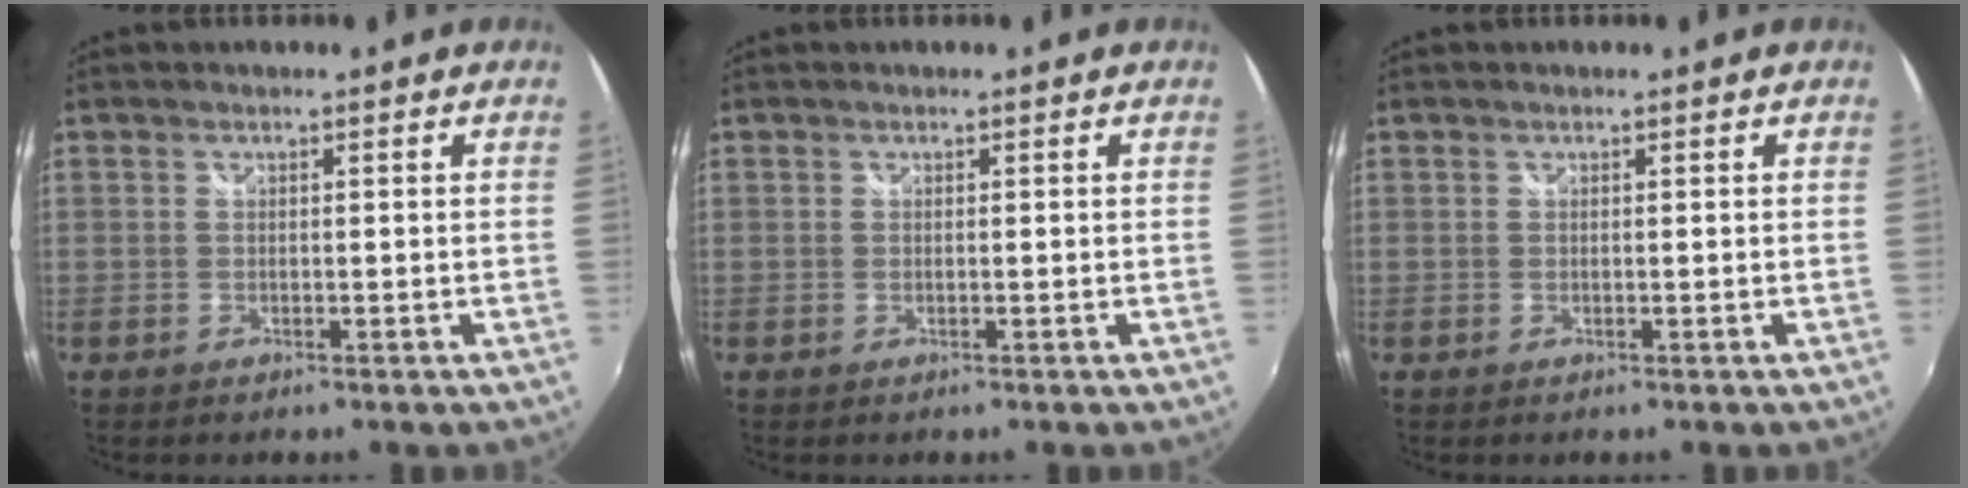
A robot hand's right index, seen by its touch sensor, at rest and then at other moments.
{"total": 0.0}
{"total": 0.0}